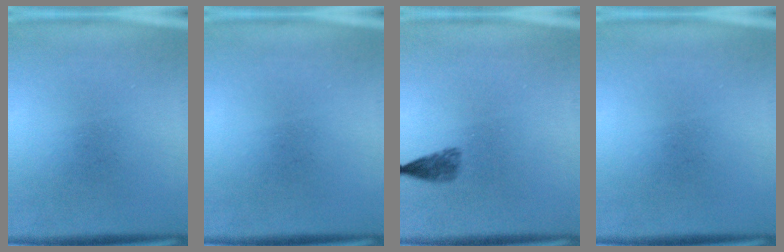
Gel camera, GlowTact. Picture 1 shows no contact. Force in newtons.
{"total": 0.0}
{"total": 1.8}
{"total": 0.0}